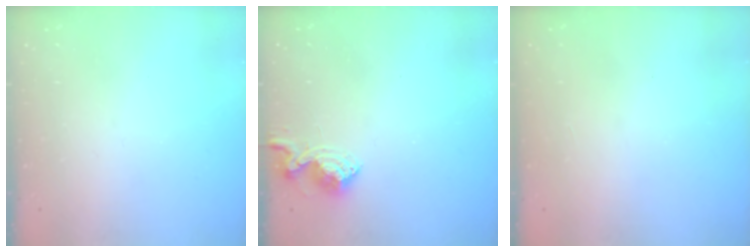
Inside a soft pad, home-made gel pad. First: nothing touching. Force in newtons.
{"total": 9.5, "press": 9.5, "slide": 0.3}
{"total": 1.2, "press": 1.1, "slide": 0.5}